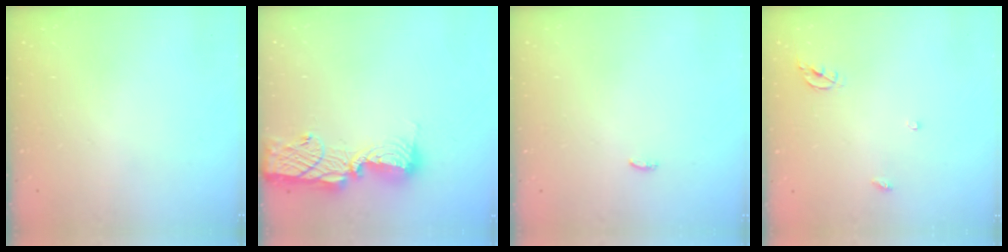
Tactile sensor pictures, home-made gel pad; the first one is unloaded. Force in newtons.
{"total": 13.6, "press": 13.5, "slide": 1.0}
{"total": 3.4, "press": 3.3, "slide": 1.0}
{"total": 5.7, "press": 5.6, "slide": 0.5}